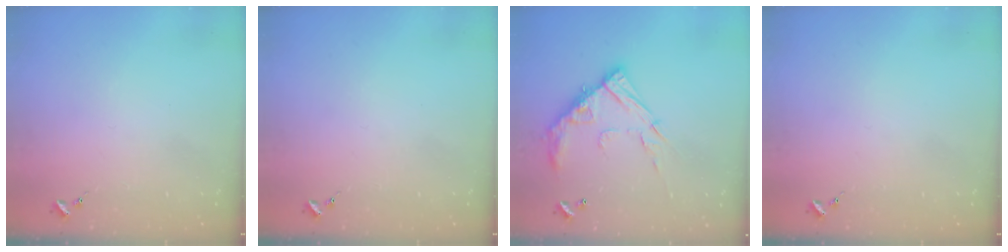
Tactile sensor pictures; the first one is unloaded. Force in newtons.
{"total": 0.0}
{"total": 15.6, "press": 15.5, "slide": 1.2}
{"total": 0.0}